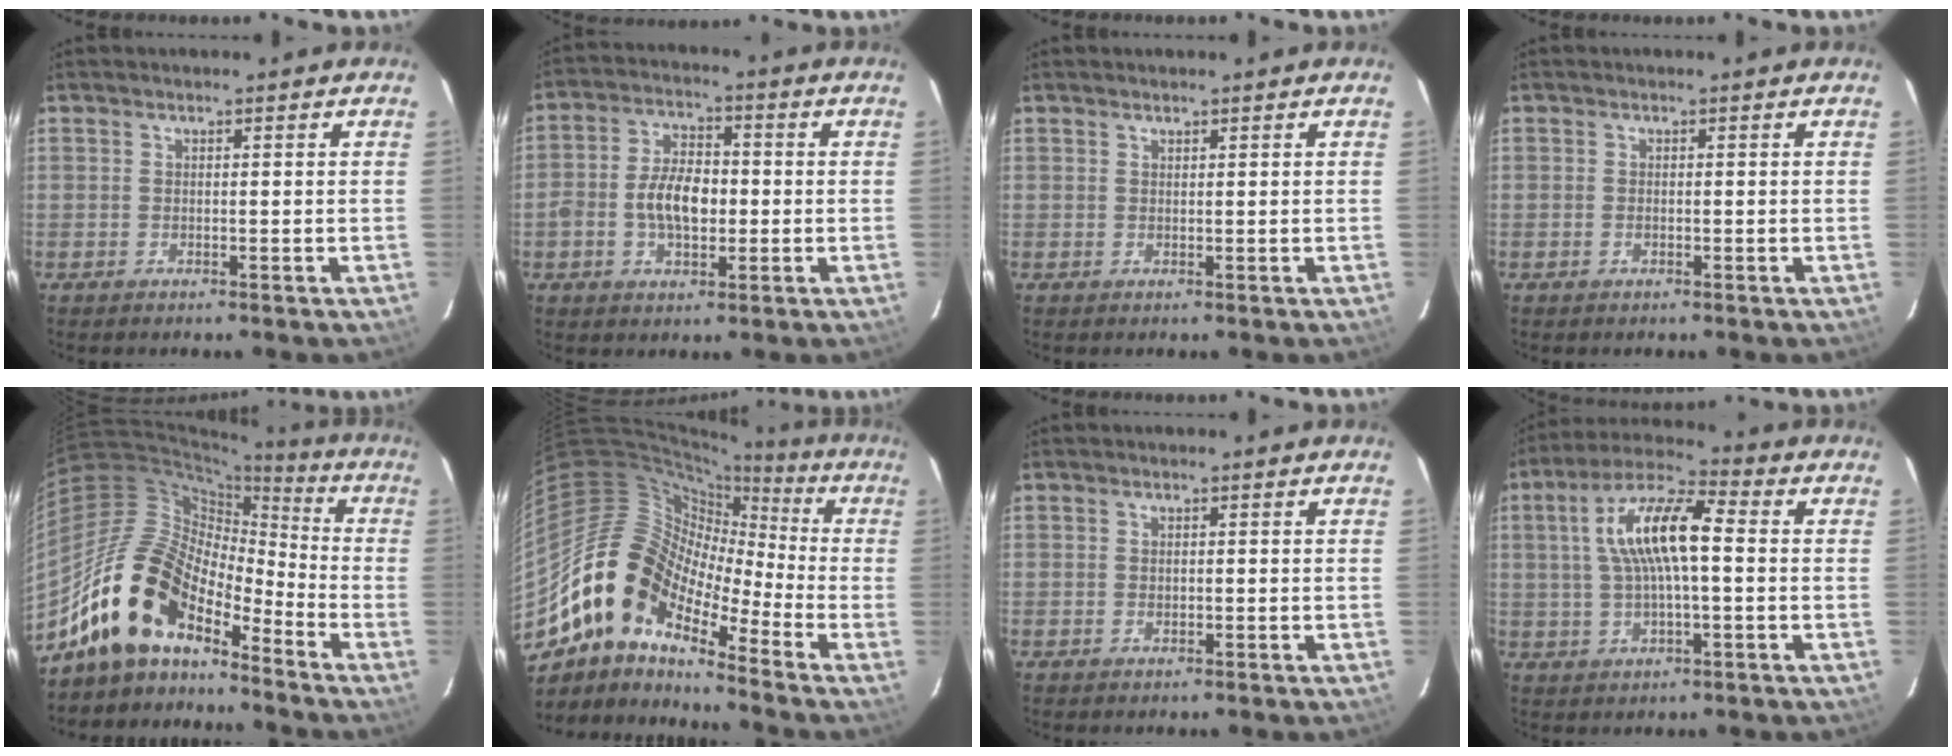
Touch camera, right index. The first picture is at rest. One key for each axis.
{"total": 8.6, "fx": -1.3, "fy": 5.0, "fz": 6.9, "tx": -0.137, "ty": 0.014, "tz": -0.022}
{"total": 0.5, "fx": 0.5, "fy": 0.2, "fz": 0.1, "tx": -0.001, "ty": 0.002, "tz": 0.010}
{"total": 0.5, "fx": -0.2, "fy": 0.3, "fz": 0.4, "tx": -0.006, "ty": 0.000, "tz": -0.004}
{"total": 16.3, "fx": -12.6, "fy": 6.8, "fz": 7.9, "tx": -0.142, "ty": 0.012, "tz": -0.247}
{"total": 16.1, "fx": -10.1, "fy": 7.6, "fz": 9.9, "tx": -0.164, "ty": 0.000, "tz": -0.210}
{"total": 0.7, "fx": 0.0, "fy": 0.6, "fz": 0.4, "tx": -0.006, "ty": 0.000, "tz": 0.001}
{"total": 12.6, "fx": 1.4, "fy": 3.7, "fz": 12.0, "tx": -0.225, "ty": 0.022, "tz": 0.022}